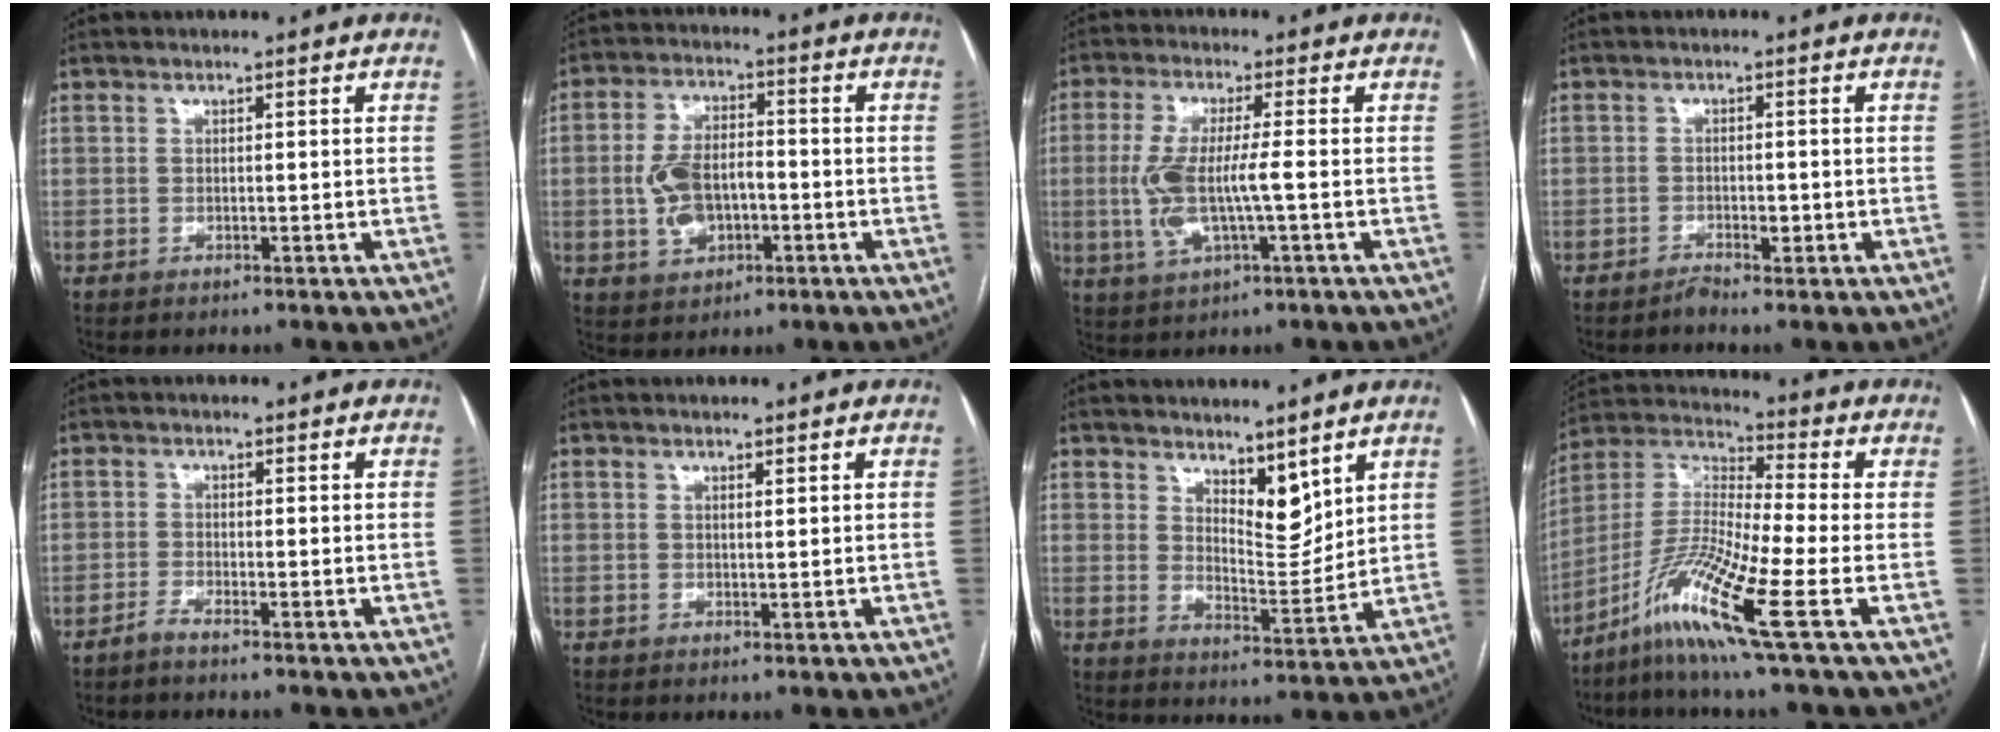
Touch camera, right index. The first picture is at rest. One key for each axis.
{"total": 8.4, "fx": -1.6, "fy": 4.9, "fz": 6.6, "tx": -0.137, "ty": 0.013, "tz": -0.022}
{"total": 8.4, "fx": -1.0, "fy": 1.4, "fz": 8.2, "tx": -0.183, "ty": 0.002, "tz": -0.018}
{"total": 1.6, "fx": -1.1, "fy": 0.5, "fz": 1.0, "tx": -0.013, "ty": 0.002, "tz": -0.018}
{"total": 1.4, "fx": -1.3, "fy": -0.3, "fz": 0.6, "tx": -0.014, "ty": -0.001, "tz": -0.030}
{"total": 0.6, "fx": 0.4, "fy": 0.1, "fz": 0.5, "tx": -0.008, "ty": -0.002, "tz": 0.006}
{"total": 6.6, "fx": 4.9, "fy": 2.6, "fz": 3.6, "tx": -0.056, "ty": -0.013, "tz": 0.090}
{"total": 15.1, "fx": -7.1, "fy": -0.6, "fz": 13.3, "tx": -0.276, "ty": -0.023, "tz": -0.143}